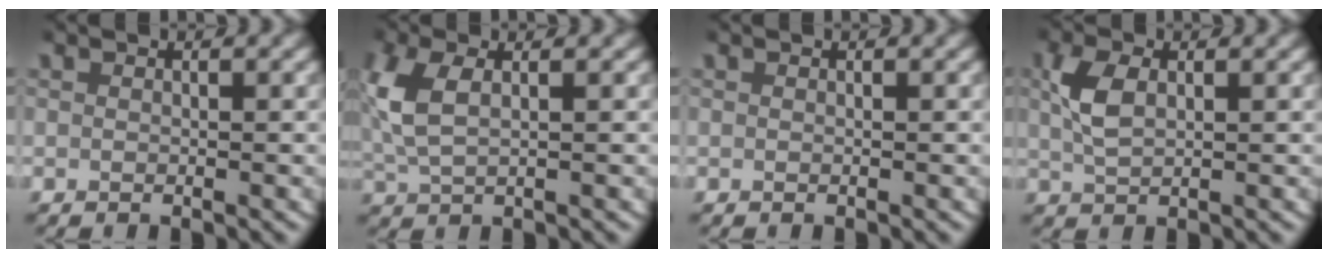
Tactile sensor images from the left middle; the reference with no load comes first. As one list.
[{"total": 4.6, "force": [1.0, 2.8, 3.5], "torque": [-0.105, -0.004, 0.024]}, {"total": 0.0}, {"total": 3.0, "force": [0.7, 1.6, 2.5], "torque": [-0.062, -0.001, 0.016]}]